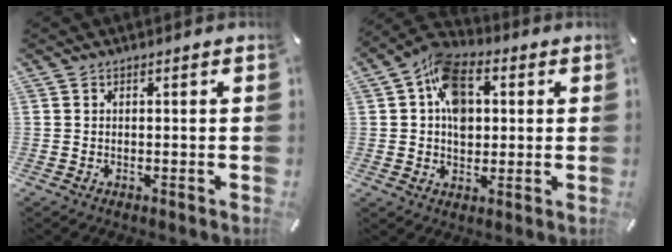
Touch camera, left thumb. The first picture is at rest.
{"total": 11.7, "force": [2.3, 8.7, 7.5], "torque": [-0.122, 0.007, 0.045]}